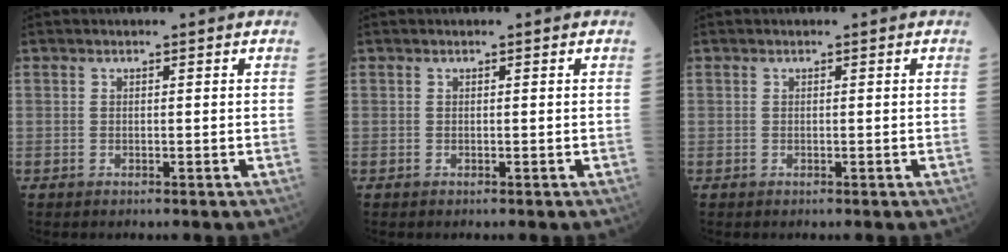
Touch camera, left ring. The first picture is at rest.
{"total": 0.0}
{"total": 0.0}